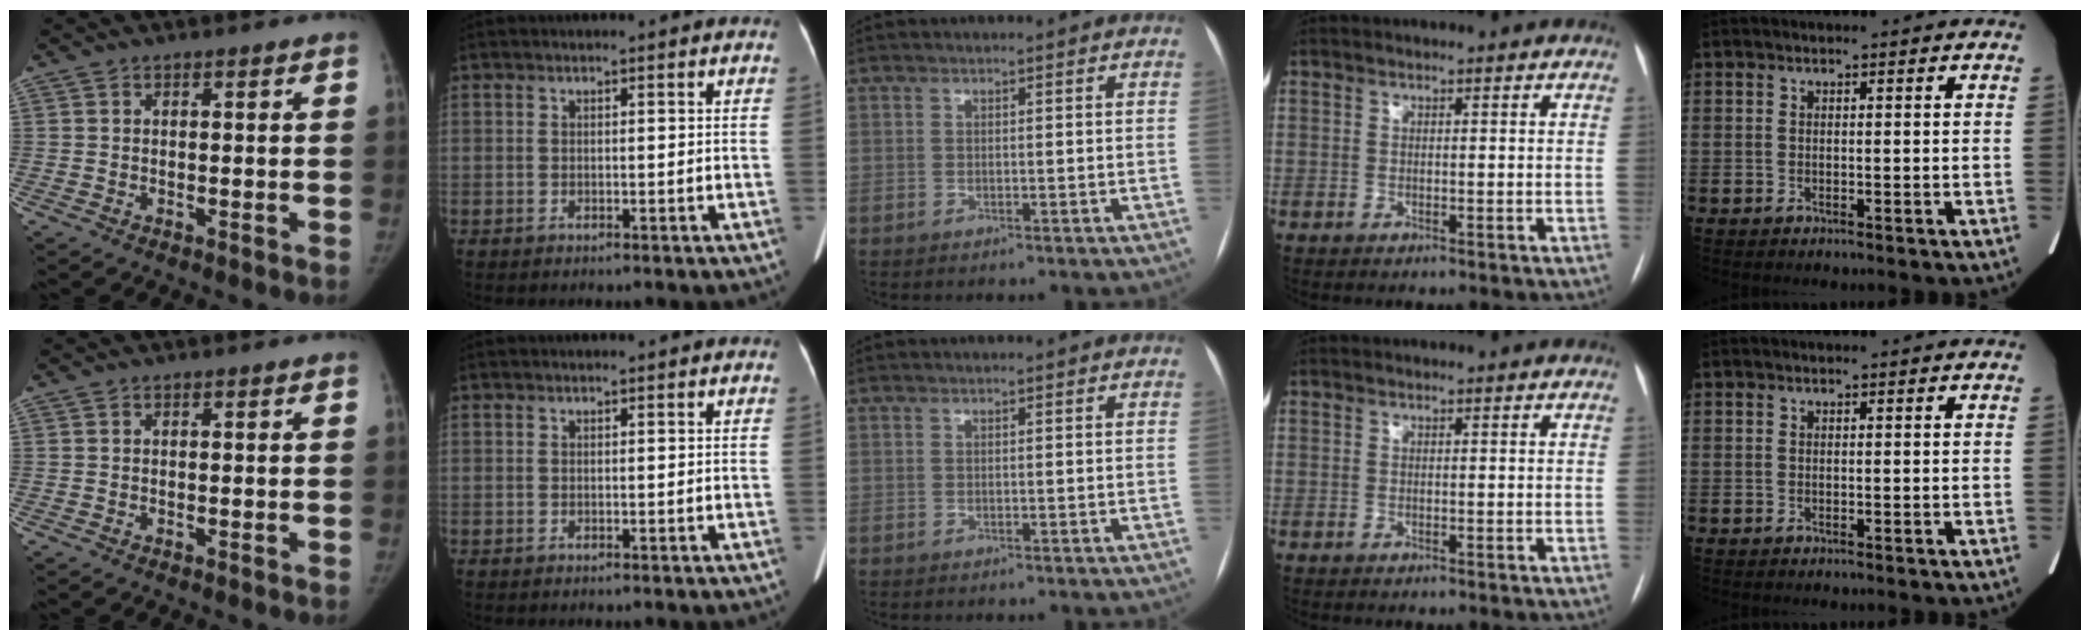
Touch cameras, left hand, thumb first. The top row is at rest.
{}